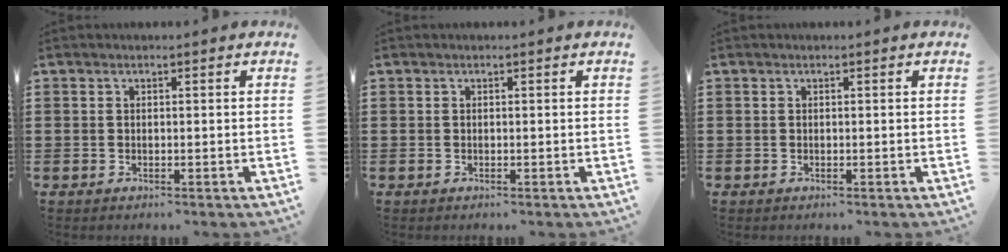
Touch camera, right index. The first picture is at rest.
{"total": 0.0}
{"total": 0.0}